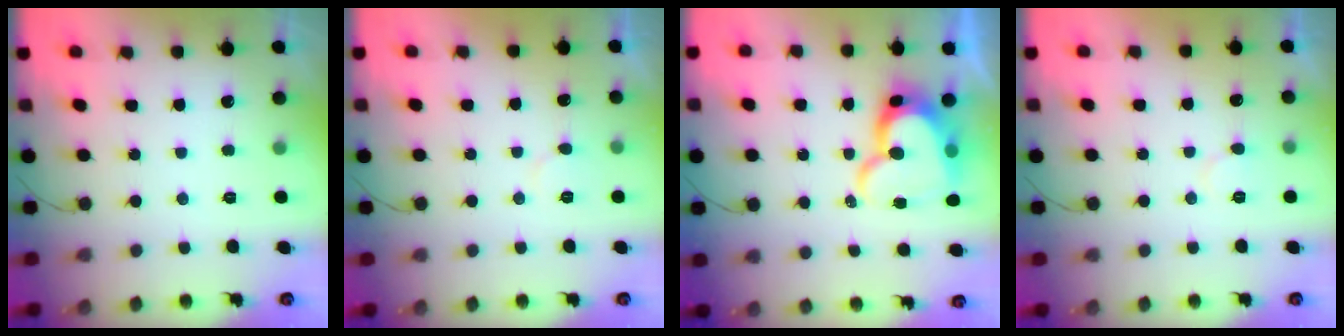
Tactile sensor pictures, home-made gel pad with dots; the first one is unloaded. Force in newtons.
{"total": 3.8, "press": 3.8, "slide": 0.2}
{"total": 16.6, "press": 16.6, "slide": 1.2}
{"total": 5.4, "press": 5.4, "slide": 0.5}